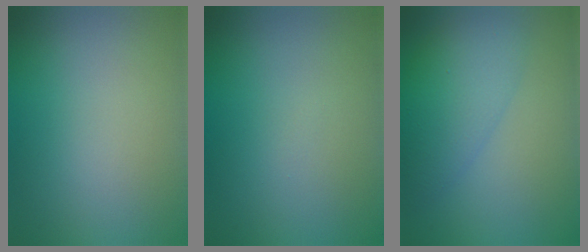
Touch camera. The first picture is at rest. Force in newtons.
{"total": 0.0}
{"total": 5.5, "press": 5.5, "slide": 0.2}